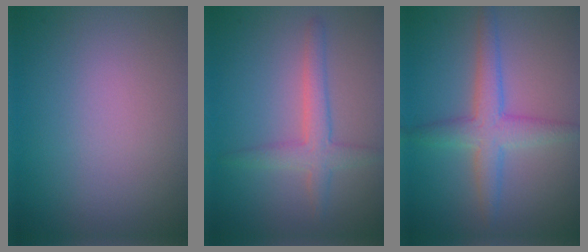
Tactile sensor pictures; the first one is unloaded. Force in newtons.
{"total": 2.9, "press": 2.9, "slide": 0.2}
{"total": 3.8, "press": 3.8, "slide": 0.1}